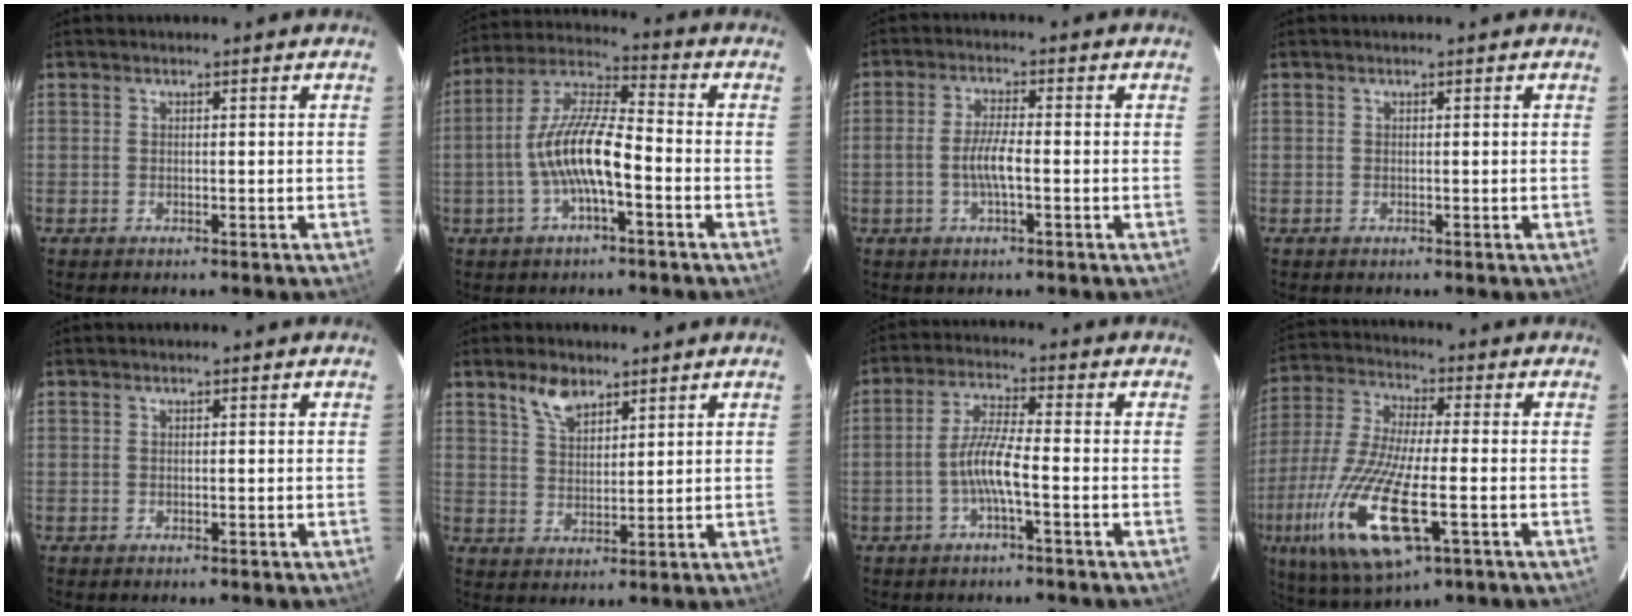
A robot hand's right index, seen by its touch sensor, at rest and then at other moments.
{"total": 11.7, "force": [-3.3, 2.7, 10.9], "torque": [-0.224, 0.011, -0.066]}
{"total": 5.0, "force": [-1.3, 0.9, 4.8], "torque": [-0.096, 0.002, -0.025]}
{"total": 0.0}
{"total": 0.0}
{"total": 5.8, "force": [4.1, 2.7, 3.0], "torque": [-0.050, 0.004, 0.079]}
{"total": 6.1, "force": [-2.1, 0.2, 5.7], "torque": [-0.122, 0.006, -0.042]}
{"total": 20.8, "force": [-7.3, 6.2, 18.5], "torque": [-0.394, -0.046, -0.137]}